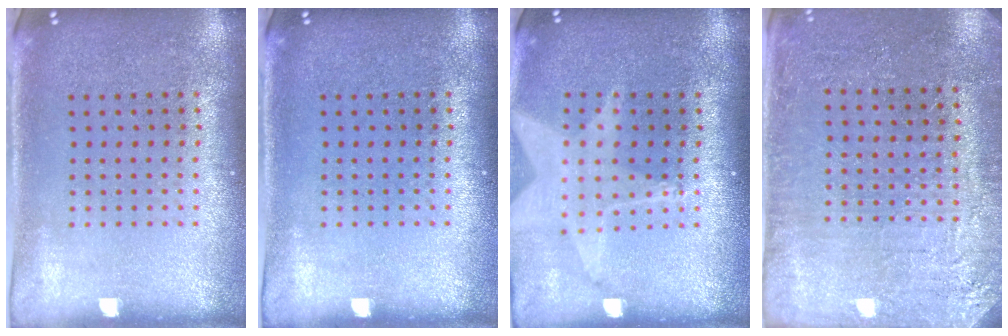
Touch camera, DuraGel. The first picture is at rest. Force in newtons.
{"total": 0.0}
{"total": 1.4, "press": 1.4, "slide": 0.3}
{"total": 2.8, "press": 2.8, "slide": 0.4}